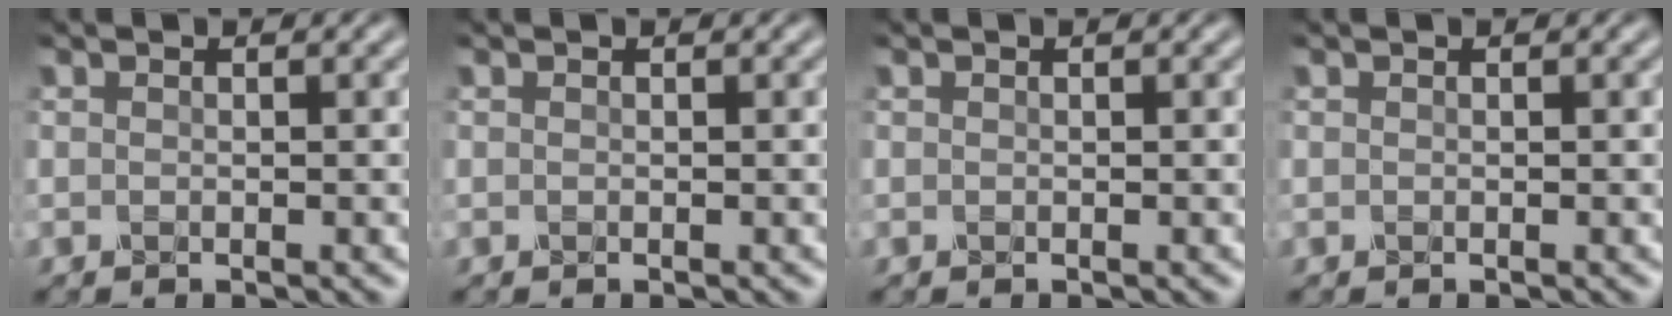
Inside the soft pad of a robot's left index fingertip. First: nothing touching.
{"total": 0.0}
{"total": 0.0}
{"total": 0.0}